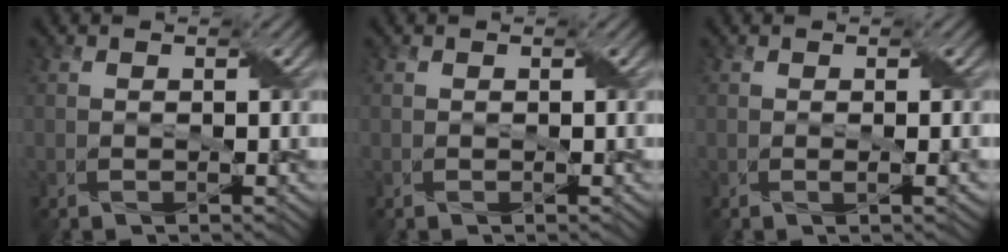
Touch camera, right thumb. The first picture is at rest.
{"total": 0.0}
{"total": 1.2, "force": [0.0, 0.1, 1.2], "torque": [-0.023, 0.003, -0.002]}